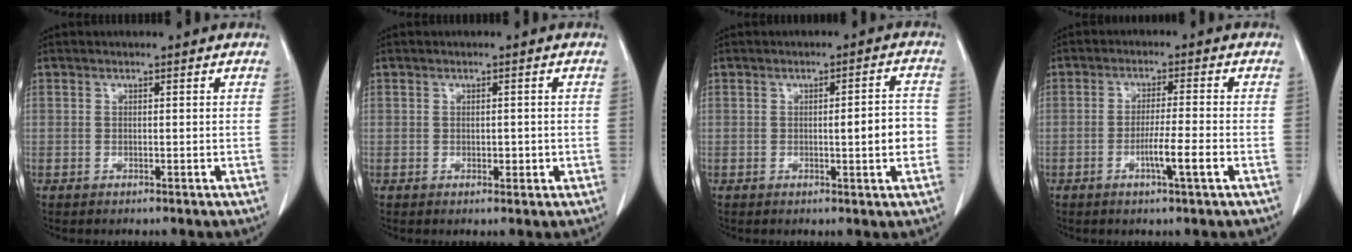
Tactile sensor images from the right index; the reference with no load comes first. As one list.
[{"total": 1.5, "force": [-0.2, 1.0, 1.2], "torque": [-0.016, 0.000, 0.002]}, {"total": 5.1, "force": [-0.7, 0.5, 5.0], "torque": [-0.070, 0.006, -0.008]}, {"total": 5.2, "force": [-2.0, -0.4, 4.8], "torque": [-0.081, -0.008, -0.035]}]